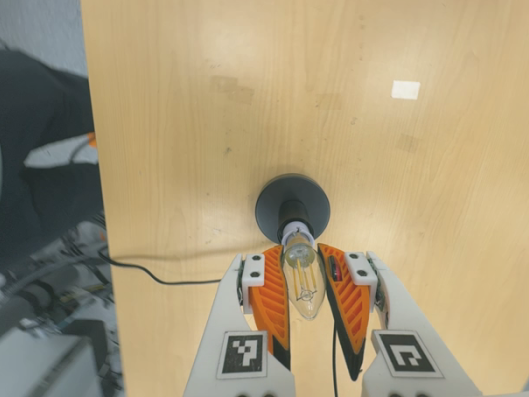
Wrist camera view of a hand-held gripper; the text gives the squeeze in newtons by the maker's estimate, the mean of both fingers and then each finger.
{"total": 20.4, "left": 19.9, "right": 20.9}